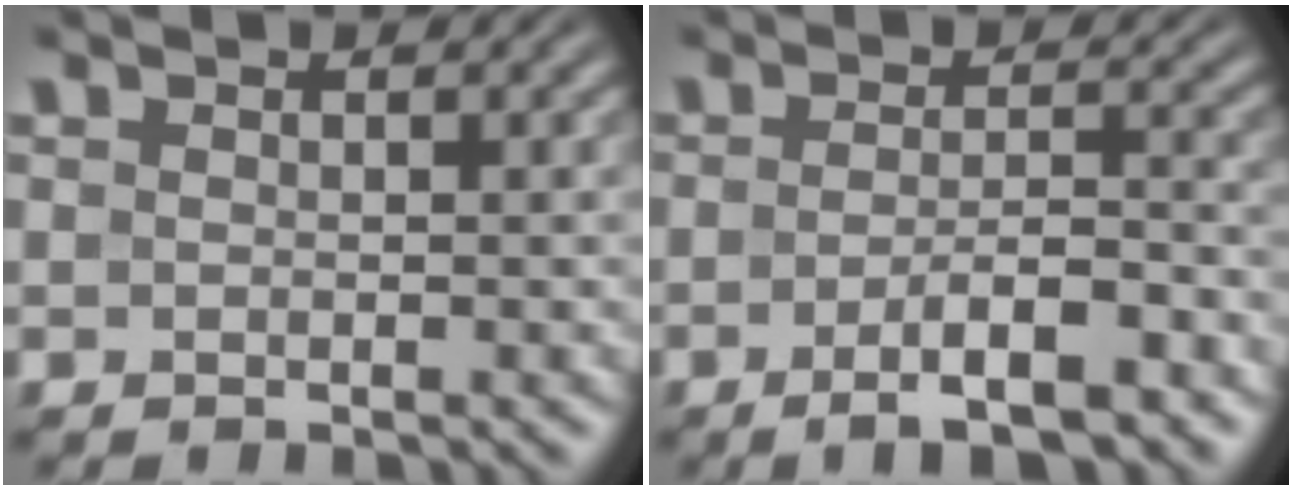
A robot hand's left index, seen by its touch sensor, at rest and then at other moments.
{"total": 5.6, "force": [-3.0, 1.5, 4.5], "torque": [-0.072, 0.002, -0.046]}